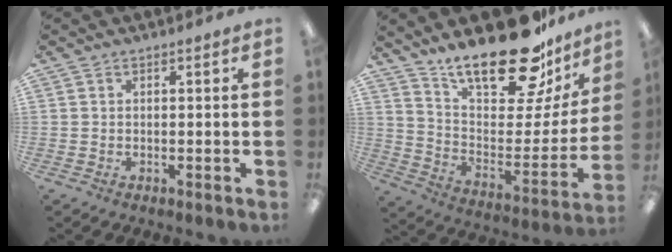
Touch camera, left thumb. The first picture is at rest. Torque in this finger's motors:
{"motor_torque": [0.86, 0.81, 1.42, -1.35, 0.09]}